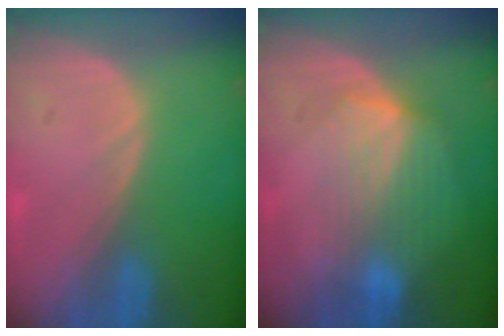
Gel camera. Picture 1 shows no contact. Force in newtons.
{"total": 7.2, "press": 6.5, "slide": 3.0}